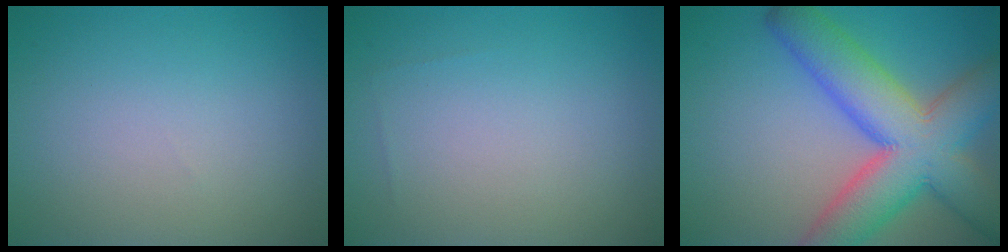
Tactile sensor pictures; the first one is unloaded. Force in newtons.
{"total": 0.0}
{"total": 11.3, "press": 11.3, "slide": 0.5}